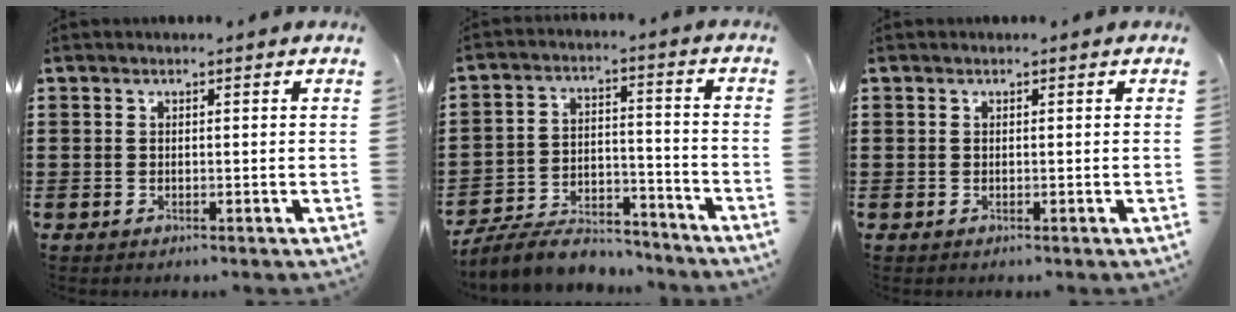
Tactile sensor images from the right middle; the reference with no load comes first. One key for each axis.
{"total": 7.6, "fx": -7.1, "fy": 1.7, "fz": 2.0, "tx": -0.043, "ty": 0.018, "tz": -0.139}
{"total": 0.0}